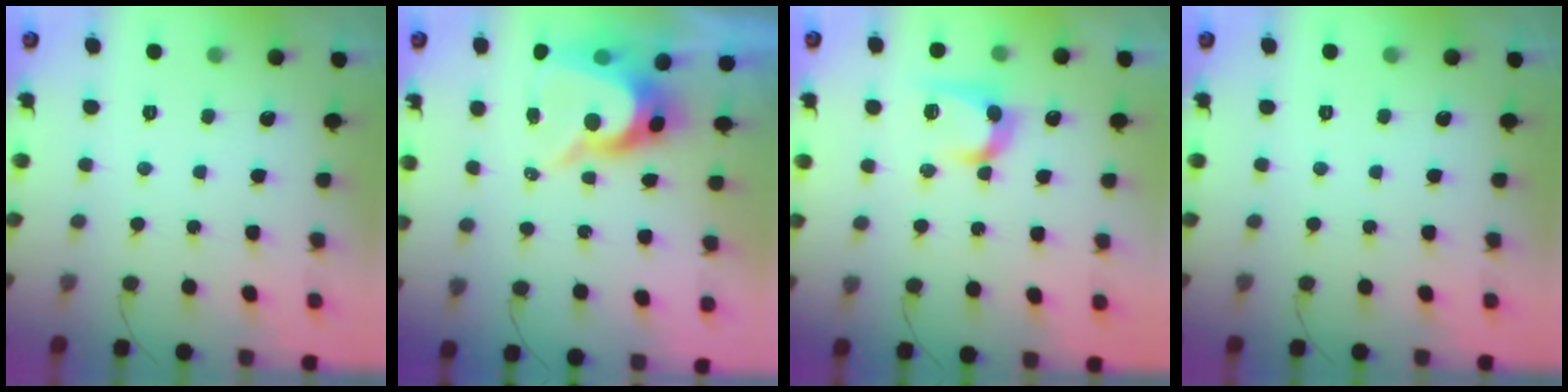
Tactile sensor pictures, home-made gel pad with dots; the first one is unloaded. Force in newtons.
{"total": 10.2, "press": 10.2, "slide": 0.7}
{"total": 10.4, "press": 10.4, "slide": 0.4}
{"total": 0.0}